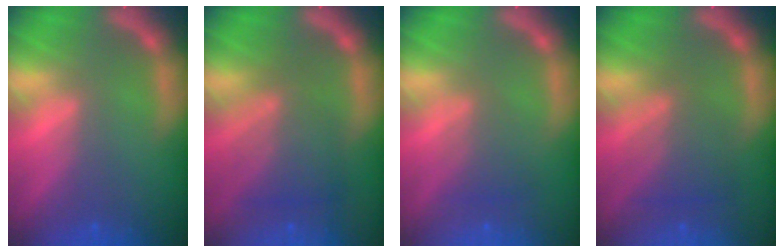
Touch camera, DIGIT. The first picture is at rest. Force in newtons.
{"total": 5.5}
{"total": 2.5}
{"total": 4.5}